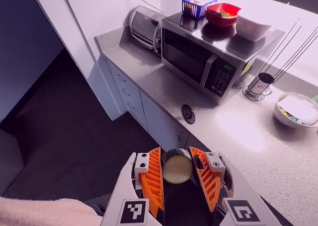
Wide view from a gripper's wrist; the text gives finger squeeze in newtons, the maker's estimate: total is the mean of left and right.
{"total": 9.8, "left": 10.2, "right": 9.4}